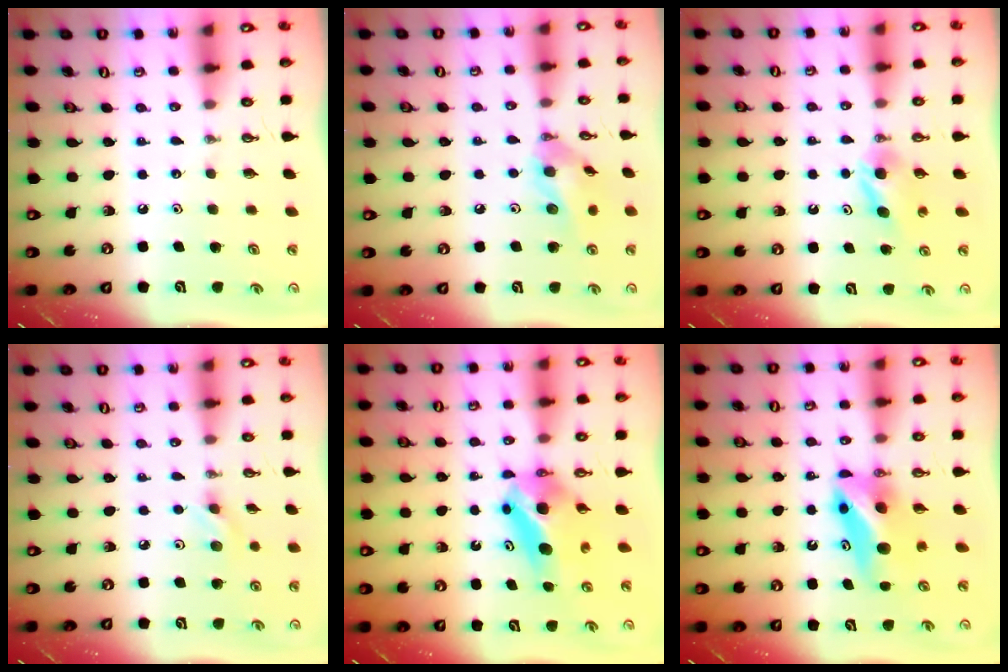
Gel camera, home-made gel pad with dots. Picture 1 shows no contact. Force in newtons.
{"total": 11.6, "press": 11.4, "slide": 1.9}
{"total": 4.6, "press": 4.5, "slide": 1.3}
{"total": 6.5, "press": 6.0, "slide": 2.3}
{"total": 6.9, "press": 6.6, "slide": 2.1}
{"total": 9.4, "press": 7.4, "slide": 5.8}